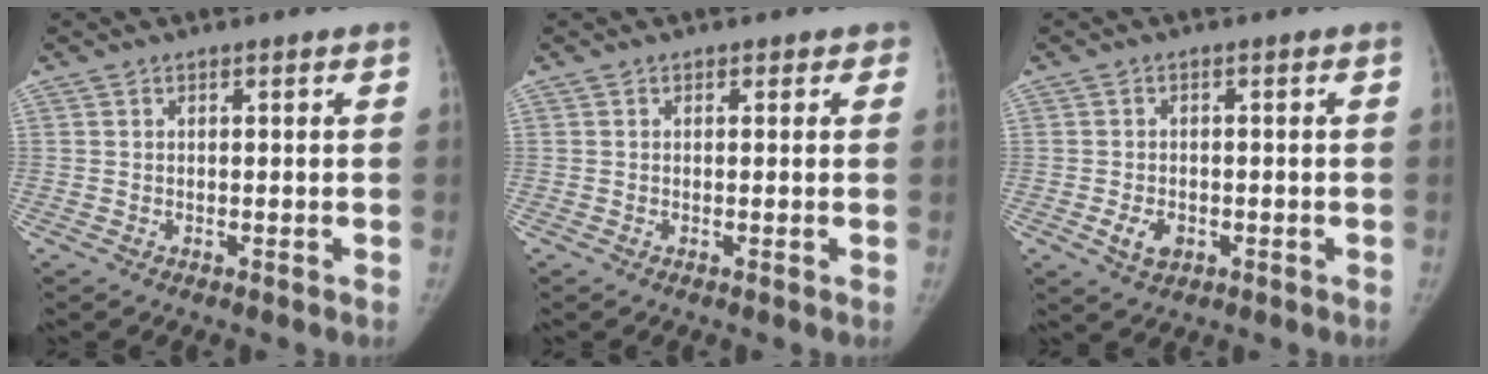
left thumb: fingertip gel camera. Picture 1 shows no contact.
{"total": 1.0, "force": [0.4, 0.8, 0.1], "torque": [0.021, 0.001, -0.002]}
{"total": 3.7, "force": [-1.3, 2.6, 2.3], "torque": [-0.033, 0.004, -0.016]}